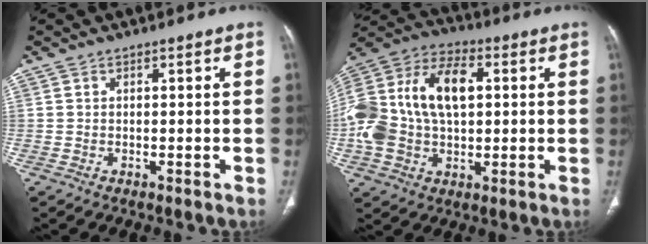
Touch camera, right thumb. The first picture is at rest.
{"total": 23.0, "force": [2.5, 14.5, 17.7], "torque": [-0.371, 0.028, 0.042]}